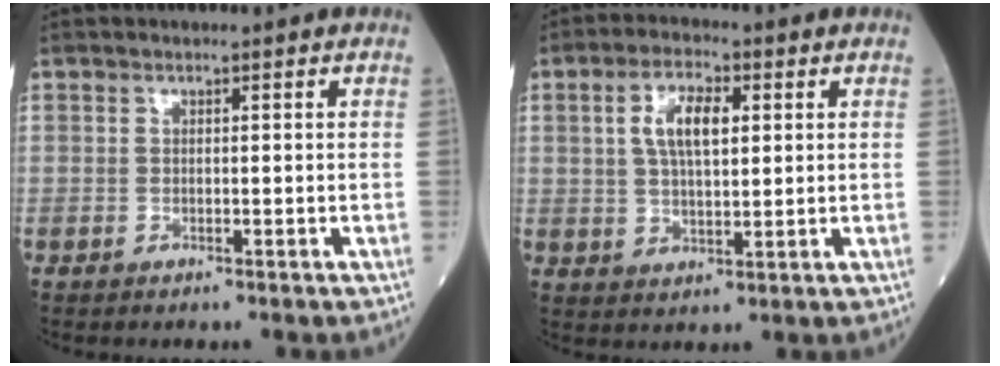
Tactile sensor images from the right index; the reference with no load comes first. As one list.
[{"total": 7.1, "force": [1.9, 2.7, 6.3], "torque": [-0.122, 0.011, 0.036]}]